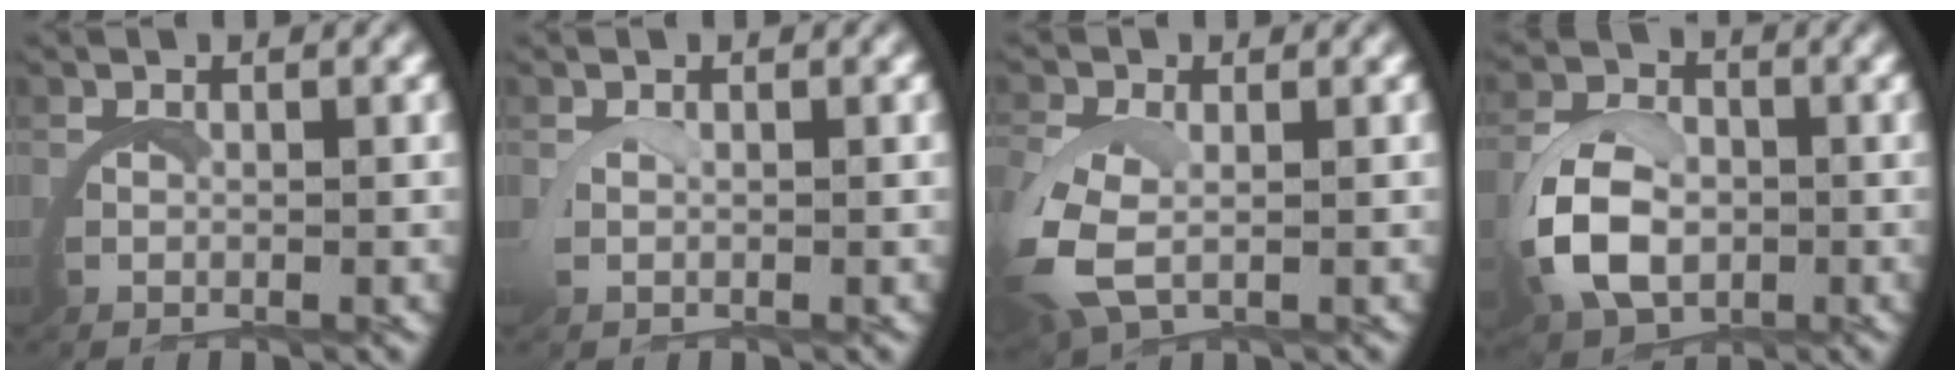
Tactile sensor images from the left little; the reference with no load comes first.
{"total": 0.5, "force": [0.3, -0.1, 0.4], "torque": [-0.017, -0.003, 0.006]}
{"total": 3.3, "force": [0.4, 1.9, 2.6], "torque": [-0.090, -0.021, 0.019]}
{"total": 5.2, "force": [-0.2, 3.8, 3.6], "torque": [-0.087, -0.007, -0.002]}